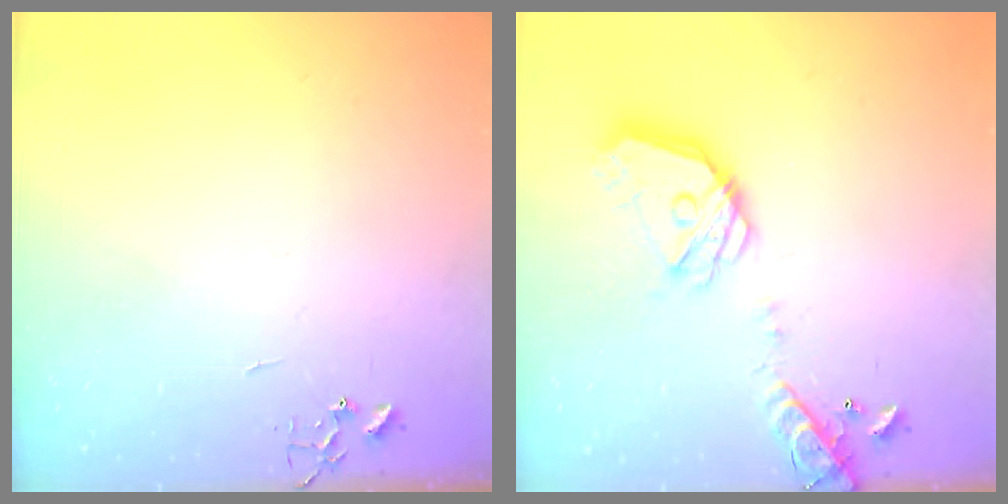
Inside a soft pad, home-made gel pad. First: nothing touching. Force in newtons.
{"total": 19.0, "press": 18.9, "slide": 2.0}